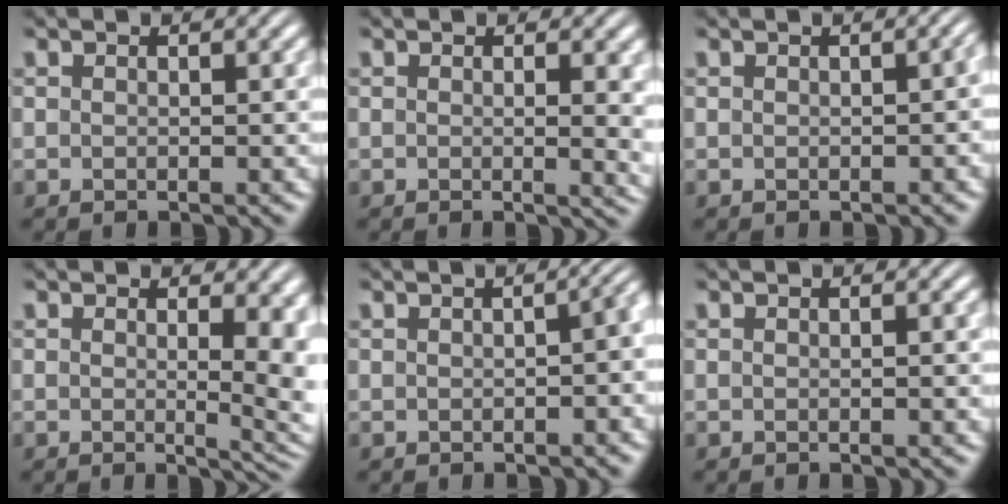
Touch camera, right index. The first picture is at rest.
{"total": 1.8, "force": [0.4, 0.2, 1.8], "torque": [-0.017, -0.005, 0.002]}
{"total": 0.8, "force": [-0.4, 0.3, 0.7], "torque": [-0.006, 0.004, -0.007]}
{"total": 2.8, "force": [0.3, 0.4, 2.8], "torque": [-0.030, -0.014, 0.002]}
{"total": 2.7, "force": [-0.3, 1.1, 2.4], "torque": [-0.017, 0.013, -0.009]}
{"total": 0.0}